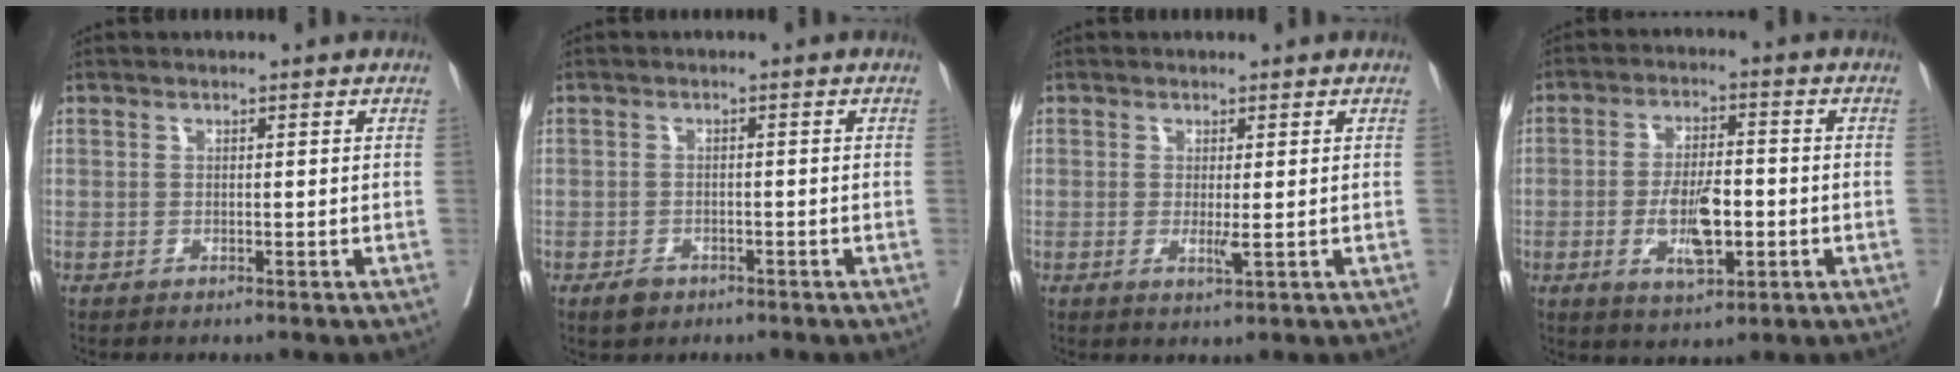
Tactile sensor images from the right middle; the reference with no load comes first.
{"total": 2.3, "force": [-1.5, 1.4, 1.0], "torque": [-0.019, 0.001, -0.018]}
{"total": 1.8, "force": [-0.1, 0.1, 1.8], "torque": [-0.037, -0.008, 0.002]}
{"total": 8.0, "force": [-2.0, 2.7, 7.3], "torque": [-0.137, -0.004, -0.029]}